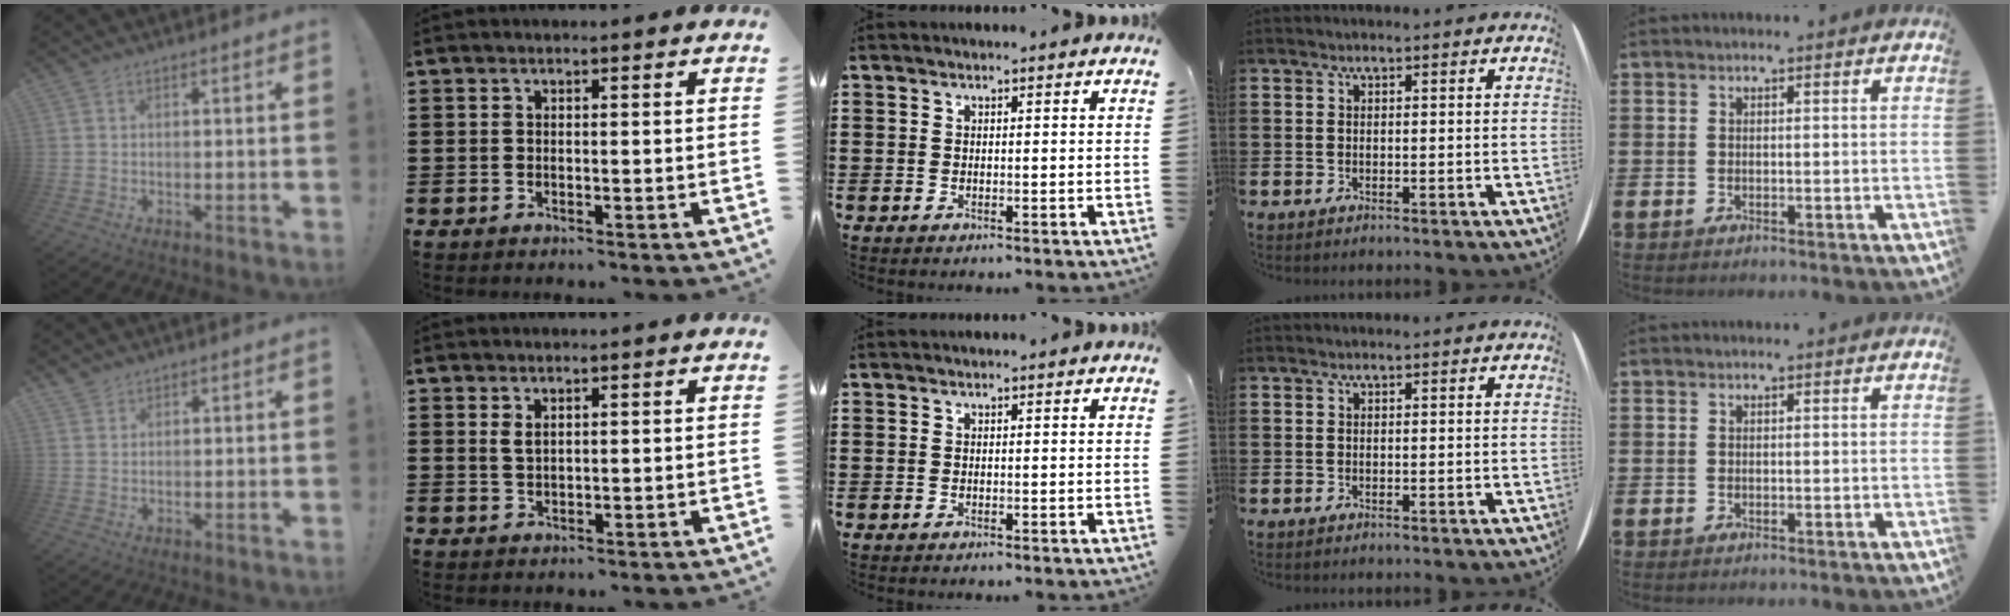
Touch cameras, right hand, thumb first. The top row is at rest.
{"thumb": {"total": 2.1, "force": [1.9, 0.8, 0.1], "torque": [0.000, -0.010, 0.037]}, "index": {"total": 1.5, "force": [0.8, 0.6, 1.1], "torque": [-0.023, 0.003, 0.014]}}